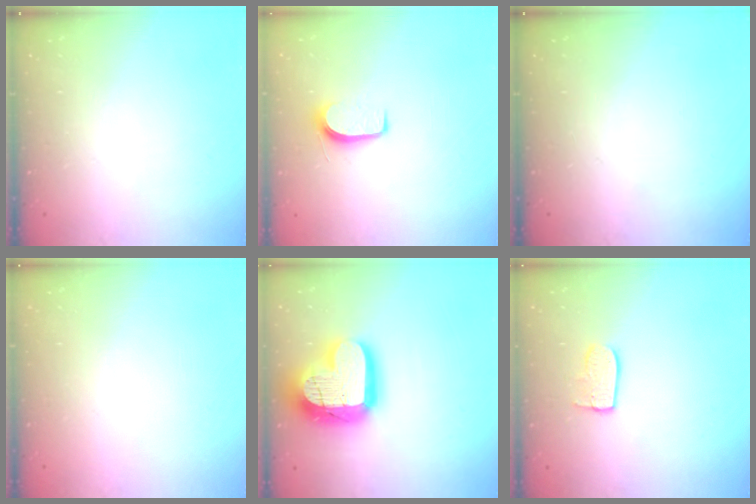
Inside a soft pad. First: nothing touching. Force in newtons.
{"total": 6.1, "press": 6.1, "slide": 0.6}
{"total": 0.0}
{"total": 0.0}
{"total": 21.4, "press": 21.3, "slide": 1.7}
{"total": 6.7, "press": 6.7, "slide": 0.2}